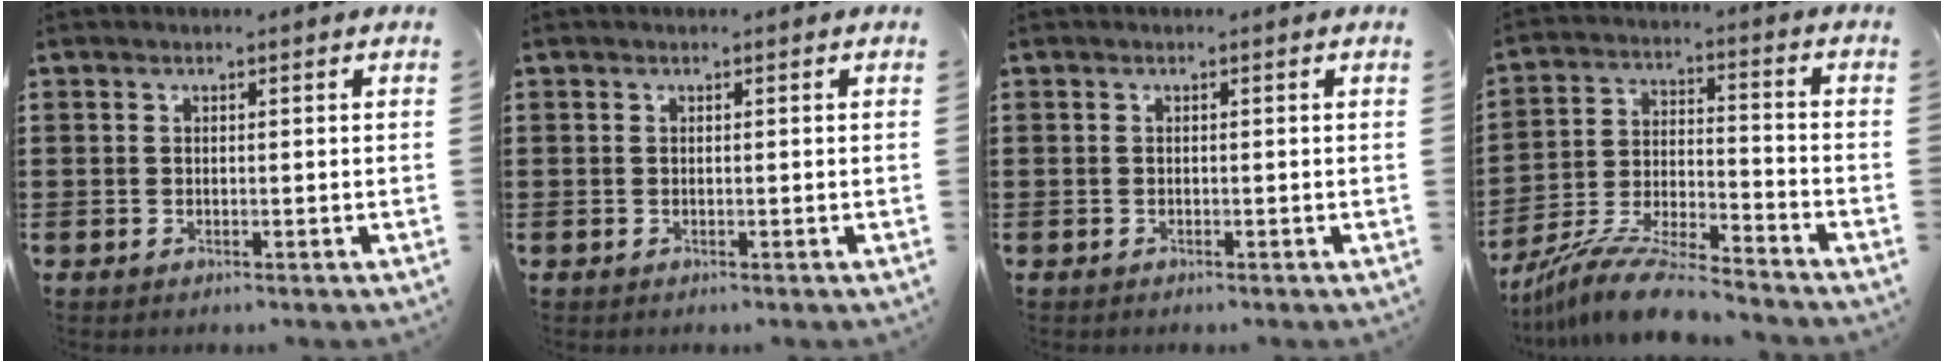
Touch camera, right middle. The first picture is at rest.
{"total": 0.0}
{"total": 0.0}
{"total": 10.6, "force": [-9.7, 0.7, 4.2], "torque": [-0.081, 0.019, -0.192]}